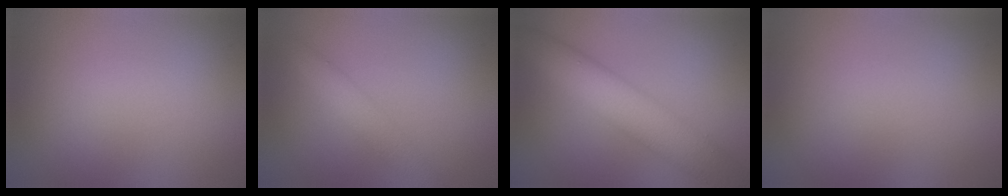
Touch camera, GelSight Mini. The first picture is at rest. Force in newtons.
{"total": 2.7, "press": 2.7, "slide": 0.1}
{"total": 6.2, "press": 6.2, "slide": 0.1}
{"total": 0.0}